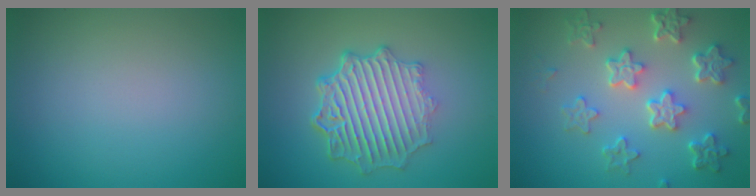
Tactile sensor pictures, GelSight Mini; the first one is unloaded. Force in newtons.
{"total": 6.9, "press": 5.2, "slide": 4.6}
{"total": 6.1, "press": 4.7, "slide": 3.9}